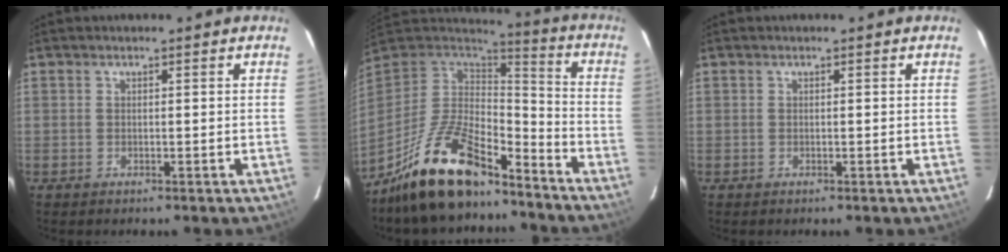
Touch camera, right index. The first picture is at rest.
{"total": 19.9, "force": [-14.7, 7.0, 11.5], "torque": [-0.231, -0.012, -0.255]}
{"total": 0.0}